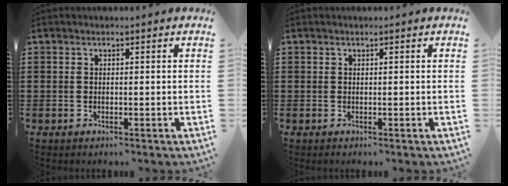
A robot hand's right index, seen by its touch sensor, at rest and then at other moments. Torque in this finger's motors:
{"motor_torque": [-0.79, 0.69, -0.10, -0.05]}